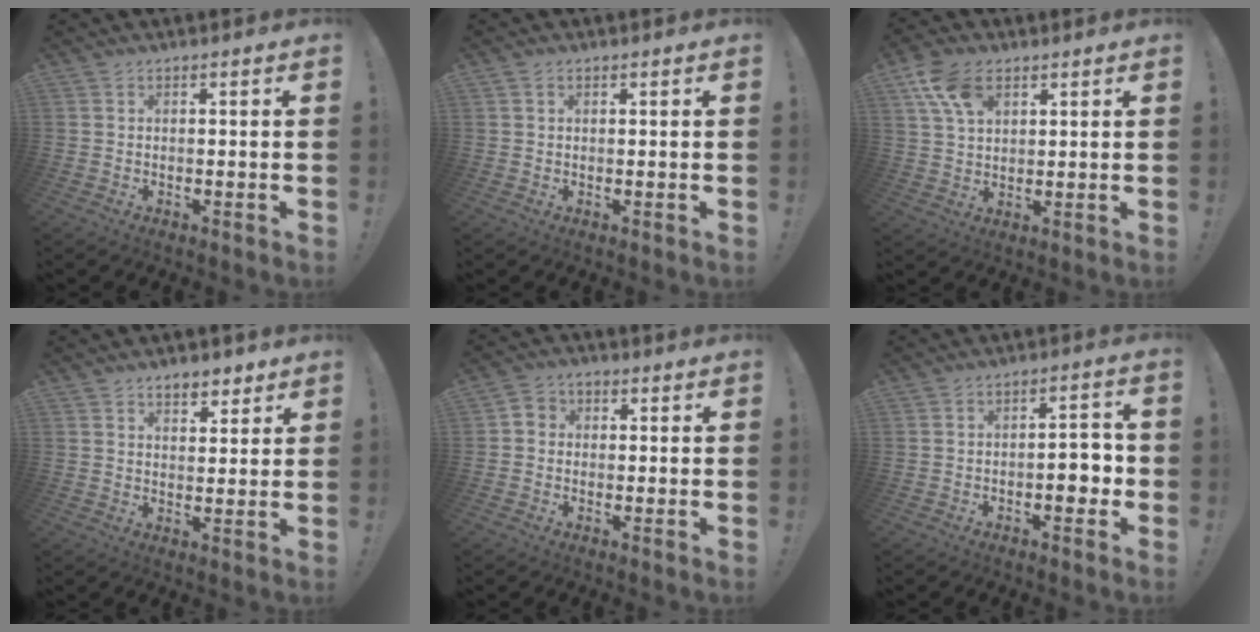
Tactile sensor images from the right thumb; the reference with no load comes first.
{"total": 0.8, "force": [0.5, 0.5, 0.3], "torque": [0.003, -0.002, 0.008]}
{"total": 10.7, "force": [5.2, 6.7, 6.5], "torque": [-0.124, -0.006, 0.102]}
{"total": 5.2, "force": [3.9, 2.8, 1.9], "torque": [-0.014, -0.024, 0.069]}
{"total": 3.7, "force": [-0.8, 3.3, 1.6], "torque": [-0.026, 0.014, -0.014]}
{"total": 6.7, "force": [-2.0, 3.2, 5.6], "torque": [-0.072, 0.012, -0.035]}